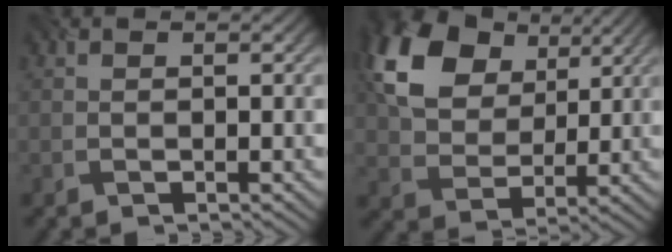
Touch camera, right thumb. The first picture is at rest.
{"total": 15.5, "force": [7.4, 10.4, 8.8], "torque": [-0.204, 0.036, 0.124]}